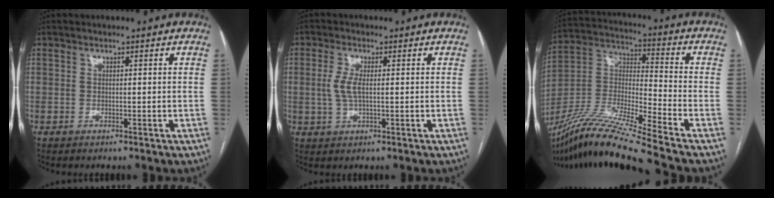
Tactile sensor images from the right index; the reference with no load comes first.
{"total": 3.7, "force": [0.2, 1.1, 3.5], "torque": [-0.082, -0.002, 0.006]}
{"total": 19.6, "force": [-16.2, -1.5, 11.0], "torque": [-0.241, -0.020, -0.304]}